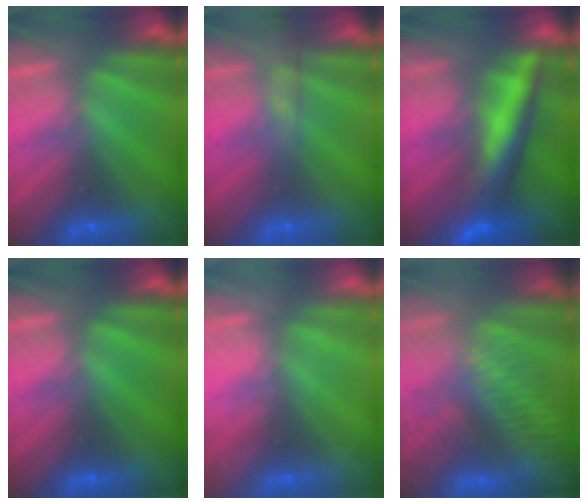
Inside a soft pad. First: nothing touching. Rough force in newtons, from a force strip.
{"total": 2.8}
{"total": 8.5}
{"total": 0.0}
{"total": 2.1}
{"total": 9.8}